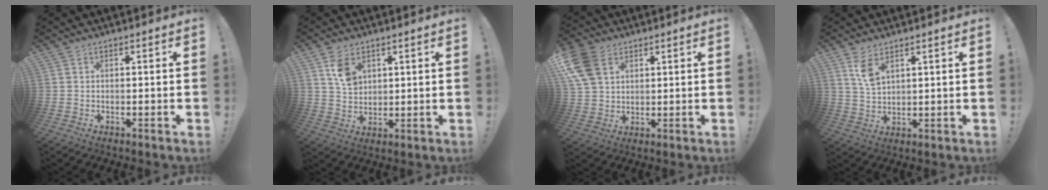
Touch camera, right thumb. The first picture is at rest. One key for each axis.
{"total": 7.6, "fx": 3.7, "fy": 5.2, "fz": 4.2, "tx": -0.053, "ty": -0.015, "tz": 0.069}
{"total": 14.1, "fx": 5.8, "fy": 10.7, "fz": 7.2, "tx": -0.130, "ty": -0.017, "tz": 0.120}
{"total": 5.9, "fx": 3.6, "fy": 2.6, "fz": 3.9, "tx": -0.062, "ty": -0.020, "tz": 0.065}